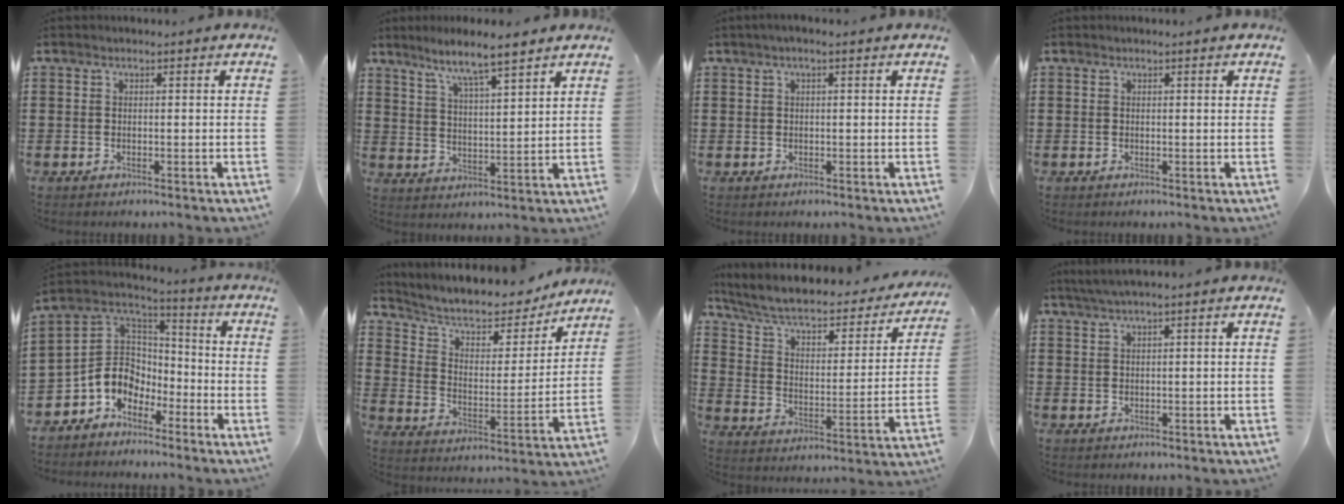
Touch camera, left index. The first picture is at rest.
{"total": 5.9, "force": [5.1, -0.3, 3.0], "torque": [-0.077, -0.025, 0.085]}
{"total": 1.1, "force": [0.2, 0.1, 1.1], "torque": [-0.018, 0.000, 0.004]}
{"total": 0.5, "force": [0.3, 0.0, 0.4], "torque": [-0.008, -0.001, 0.006]}
{"total": 7.5, "force": [-3.6, 6.3, 1.8], "torque": [-0.068, 0.005, -0.074]}
{"total": 7.1, "force": [6.0, 2.6, 2.8], "torque": [-0.078, -0.039, 0.100]}
{"total": 6.1, "force": [4.7, 1.8, 3.5], "torque": [-0.088, -0.035, 0.075]}
{"total": 1.7, "force": [0.9, -0.2, 1.5], "torque": [-0.027, -0.002, 0.016]}